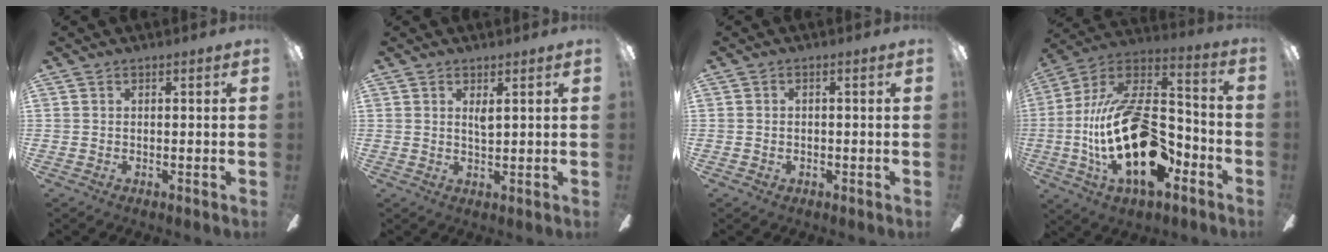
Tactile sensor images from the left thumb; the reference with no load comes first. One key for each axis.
{"total": 2.0, "fx": 1.1, "fy": 0.3, "fz": 1.7, "tx": -0.036, "ty": 0.000, "tz": 0.017}
{"total": 0.8, "fx": -0.3, "fy": 0.6, "fz": 0.5, "tx": -0.008, "ty": 0.004, "tz": -0.008}
{"total": 27.5, "fx": -6.2, "fy": 13.9, "fz": 22.9, "tx": -0.462, "ty": 0.032, "tz": -0.102}